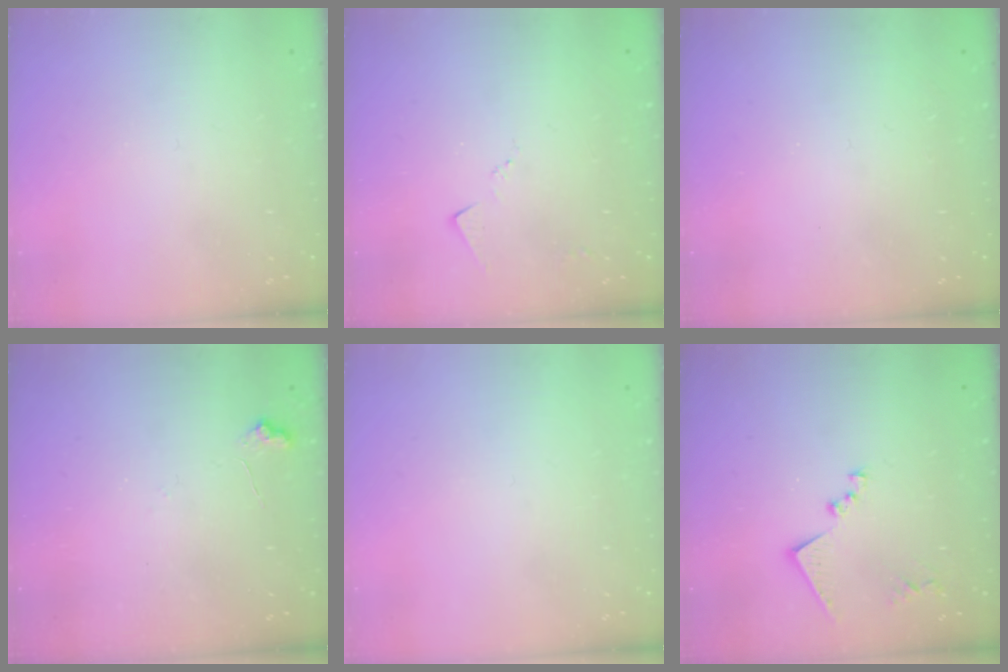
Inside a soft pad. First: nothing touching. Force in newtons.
{"total": 3.8, "press": 3.7, "slide": 0.4}
{"total": 1.3, "press": 1.2, "slide": 0.2}
{"total": 6.9, "press": 6.9, "slide": 0.7}
{"total": 0.0}
{"total": 11.1, "press": 11.1, "slide": 0.9}